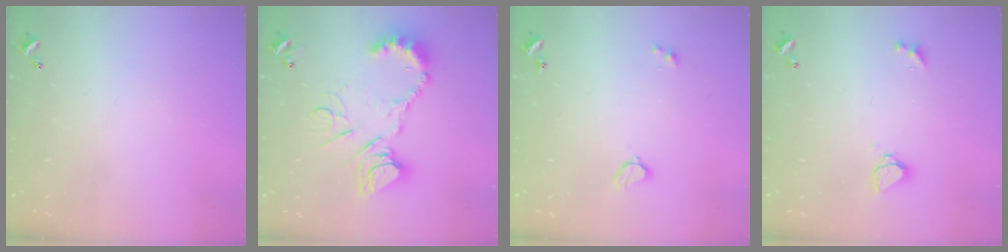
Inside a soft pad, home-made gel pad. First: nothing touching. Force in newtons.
{"total": 16.1, "press": 16.0, "slide": 1.8}
{"total": 2.0, "press": 1.9, "slide": 0.6}
{"total": 1.6, "press": 1.5, "slide": 0.5}